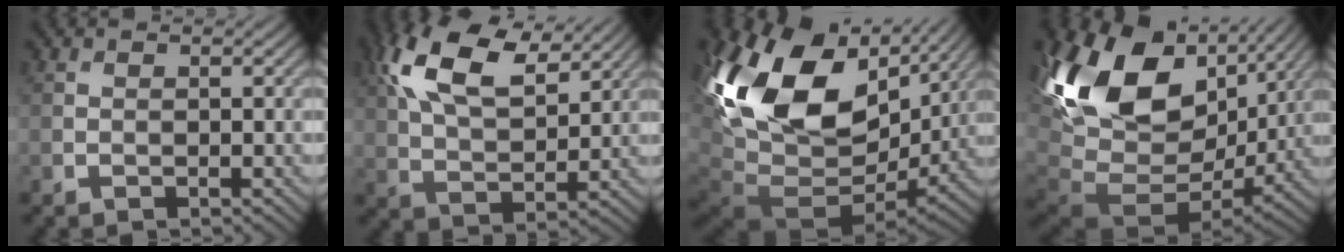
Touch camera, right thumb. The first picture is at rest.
{"total": 13.6, "force": [6.9, 6.5, 9.8], "torque": [-0.218, 0.015, 0.127]}
{"total": 20.8, "force": [4.9, 14.1, 14.5], "torque": [-0.313, -0.022, 0.118]}
{"total": 20.6, "force": [5.2, 13.7, 14.4], "torque": [-0.290, -0.020, 0.120]}